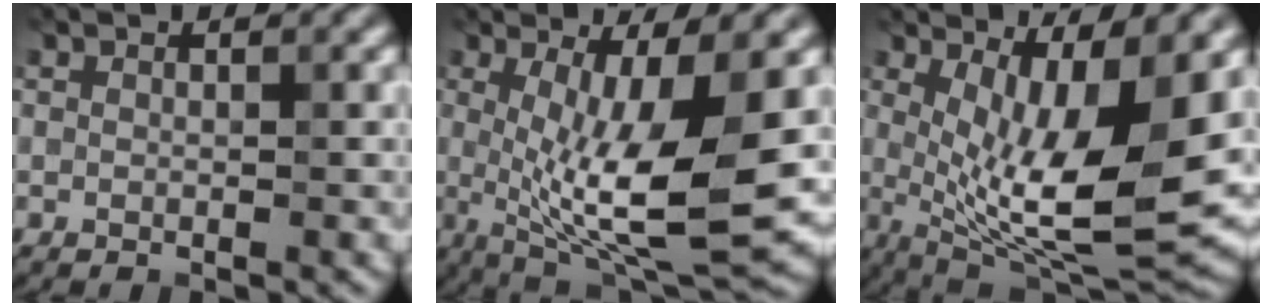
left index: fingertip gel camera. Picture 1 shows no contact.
{"total": 11.7, "force": [-0.6, 3.2, 11.3], "torque": [-0.194, -0.020, -0.006]}
{"total": 12.6, "force": [0.8, 3.9, 12.0], "torque": [-0.191, -0.022, 0.021]}